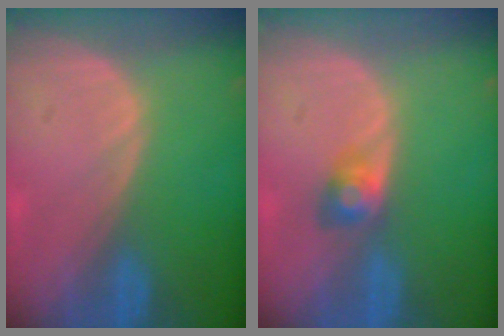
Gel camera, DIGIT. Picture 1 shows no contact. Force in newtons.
{"total": 2.6, "press": 2.6, "slide": 0.1}